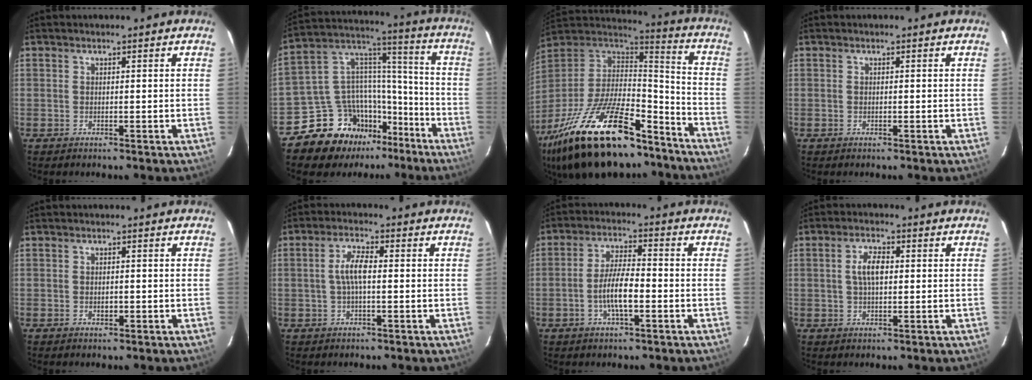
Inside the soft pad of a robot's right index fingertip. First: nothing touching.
{"total": 15.7, "force": [-11.9, 9.1, 4.8], "torque": [-0.100, 0.068, -0.189]}
{"total": 32.9, "force": [-22.1, 12.5, 20.9], "torque": [-0.405, -0.027, -0.343]}
{"total": 0.0}
{"total": 1.2, "force": [-0.3, 0.8, 0.9], "torque": [-0.014, 0.000, -0.004]}
{"total": 4.8, "force": [0.0, 1.5, 4.6], "torque": [-0.091, 0.009, 0.000]}
{"total": 7.1, "force": [-2.2, 1.8, 6.6], "torque": [-0.128, 0.002, -0.040]}
{"total": 4.6, "force": [0.6, 2.2, 4.1], "torque": [-0.077, 0.009, 0.013]}